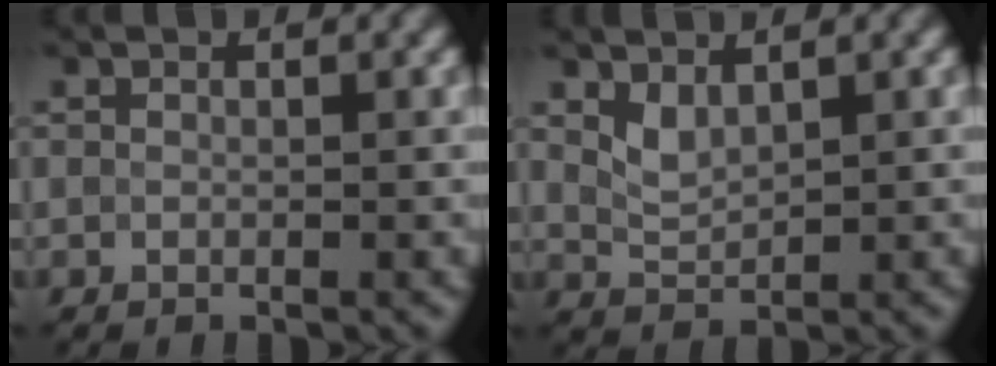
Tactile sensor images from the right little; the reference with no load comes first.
{"total": 1.8, "force": [1.2, 0.8, 1.0], "torque": [-0.025, -0.002, 0.032]}